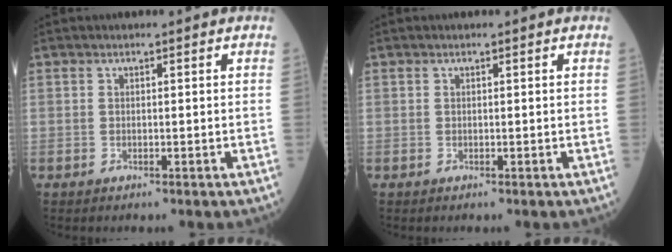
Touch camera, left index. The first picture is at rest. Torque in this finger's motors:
{"motor_torque": [0.00, 0.00, 0.01, 0.00]}